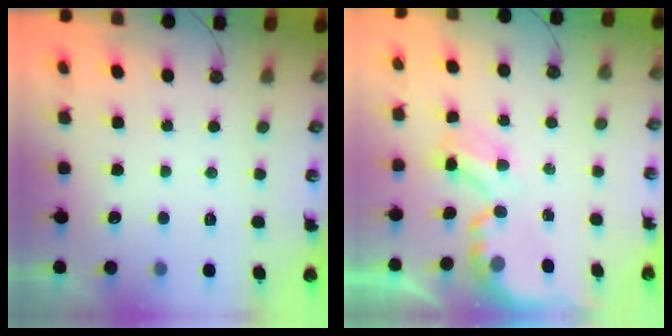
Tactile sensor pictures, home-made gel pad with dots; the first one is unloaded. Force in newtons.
{"total": 3.8, "press": 3.8, "slide": 0.2}